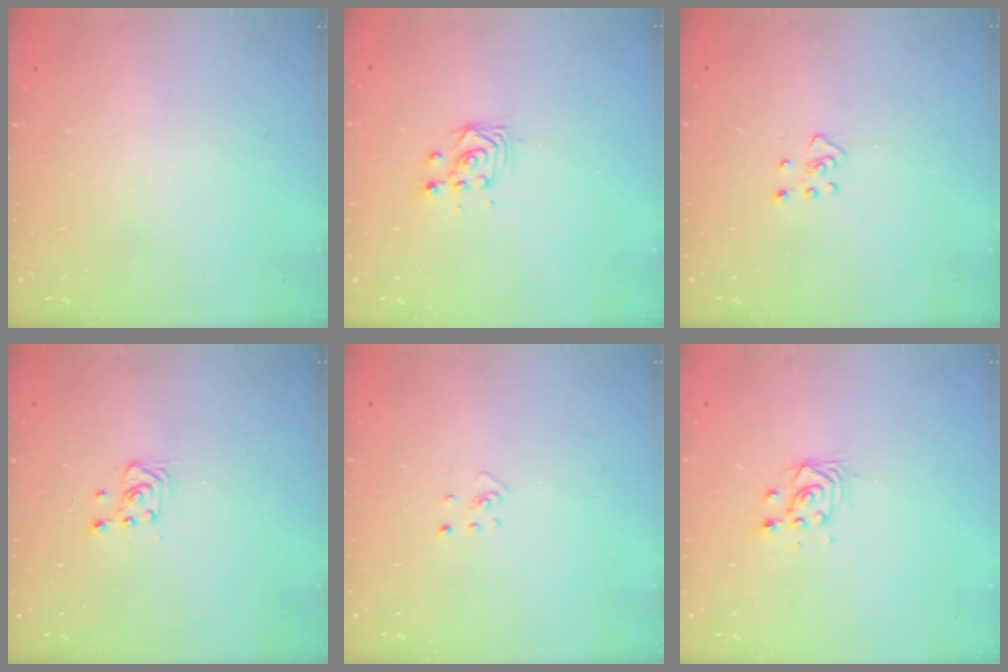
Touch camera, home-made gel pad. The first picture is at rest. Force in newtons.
{"total": 2.9, "press": 2.9, "slide": 0.4}
{"total": 3.4, "press": 3.3, "slide": 0.6}
{"total": 2.8, "press": 2.7, "slide": 0.7}
{"total": 2.0, "press": 2.0, "slide": 0.3}
{"total": 3.3, "press": 3.2, "slide": 0.7}